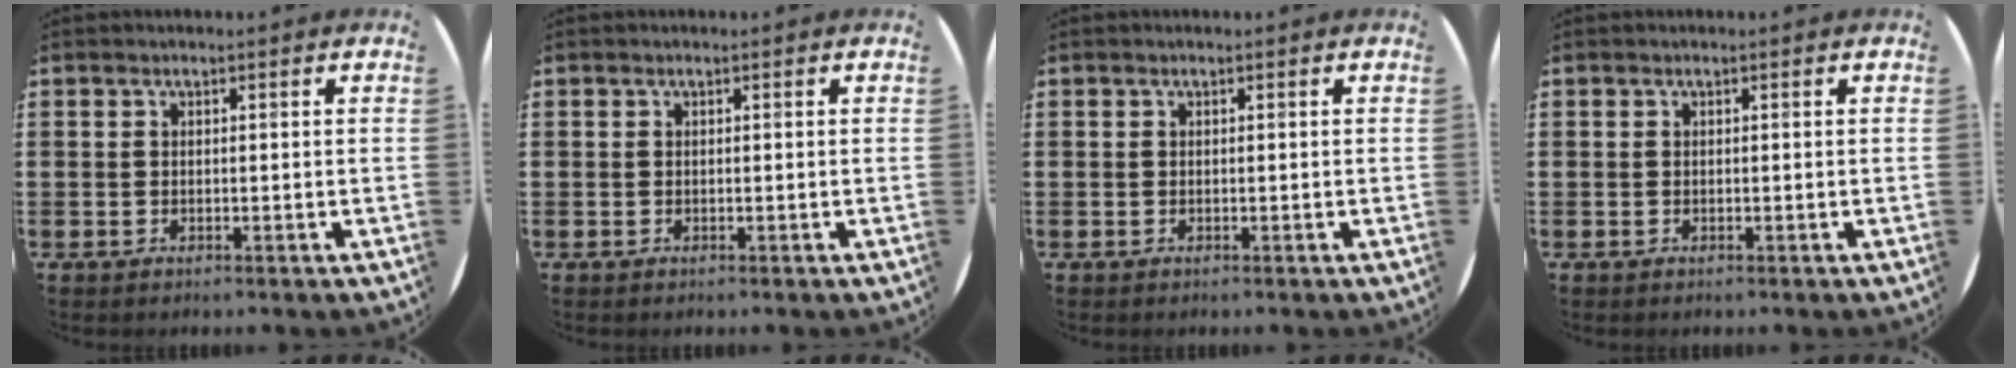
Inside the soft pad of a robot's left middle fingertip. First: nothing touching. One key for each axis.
{"total": 0.0}
{"total": 0.0}
{"total": 0.0}